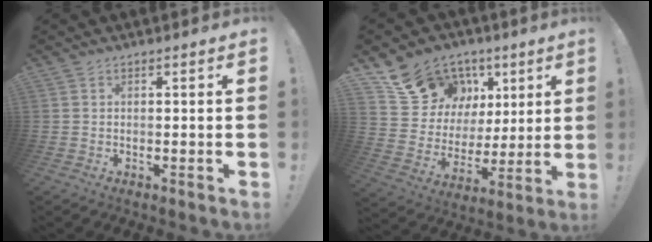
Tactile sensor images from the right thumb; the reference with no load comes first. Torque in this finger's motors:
{"motor_torque": [0.72, 0.97, 0.15, 0.11, 0.01]}